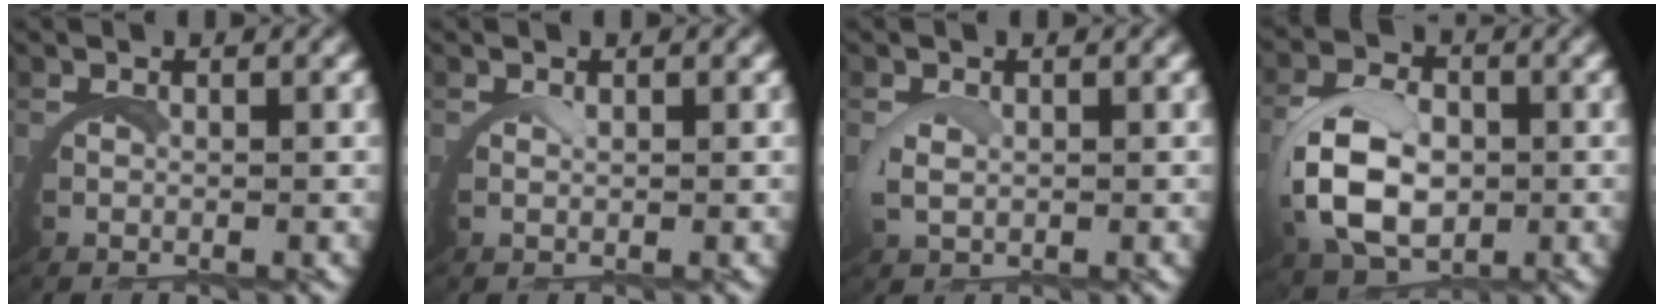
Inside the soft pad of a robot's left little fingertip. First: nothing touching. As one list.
[{"total": 0.7, "force": [0.6, -0.2, 0.2], "torque": [-0.008, -0.002, 0.013]}, {"total": 1.2, "force": [0.6, 0.5, 0.9], "torque": [-0.032, -0.008, 0.017]}, {"total": 7.0, "force": [0.1, 4.7, 5.3], "torque": [-0.128, -0.011, 0.010]}]